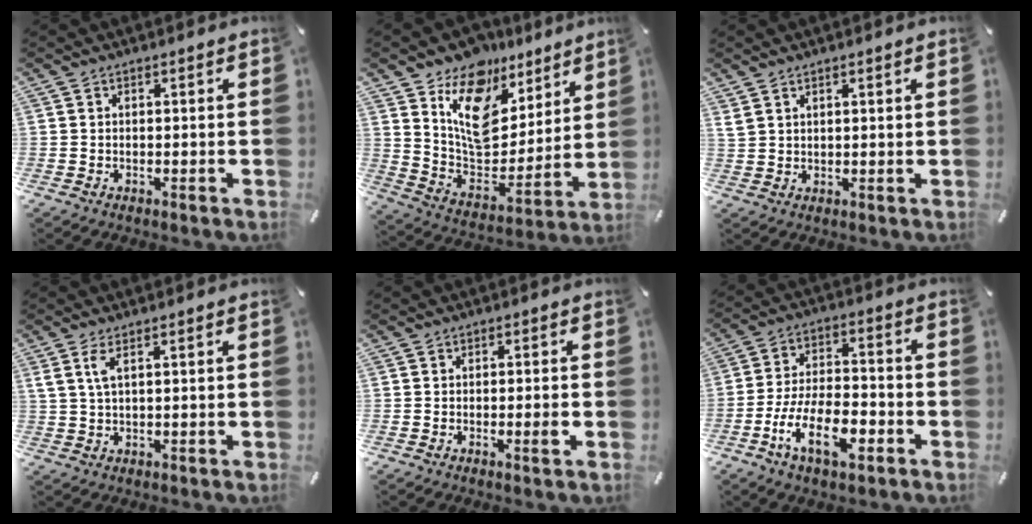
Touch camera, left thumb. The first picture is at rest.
{"total": 14.3, "force": [8.5, 9.8, 5.9], "torque": [-0.095, -0.070, 0.156]}
{"total": 1.7, "force": [1.4, 0.5, 0.8], "torque": [-0.018, -0.003, 0.027]}
{"total": 3.5, "force": [1.4, 1.0, 3.1], "torque": [-0.065, 0.004, 0.023]}
{"total": 2.1, "force": [-0.7, 0.2, 2.0], "torque": [-0.034, -0.001, -0.013]}
{"total": 14.1, "force": [-6.9, 6.5, 10.4], "torque": [-0.214, 0.026, -0.126]}